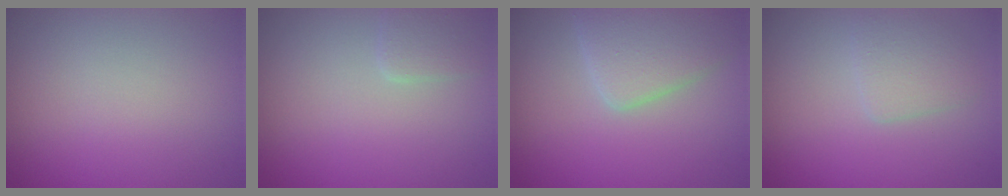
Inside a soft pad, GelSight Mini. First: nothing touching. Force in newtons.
{"total": 1.4, "press": 1.4, "slide": 0.1}
{"total": 4.0, "press": 4.0, "slide": 0.3}
{"total": 2.1, "press": 2.1, "slide": 0.1}